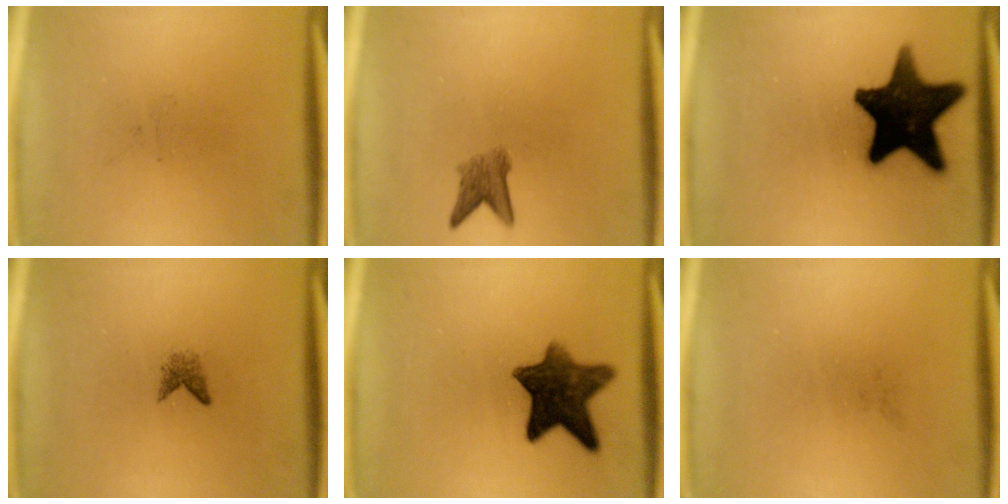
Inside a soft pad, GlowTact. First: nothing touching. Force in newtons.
{"total": 3.0}
{"total": 17.9}
{"total": 1.3}
{"total": 10.2}
{"total": 0.0}